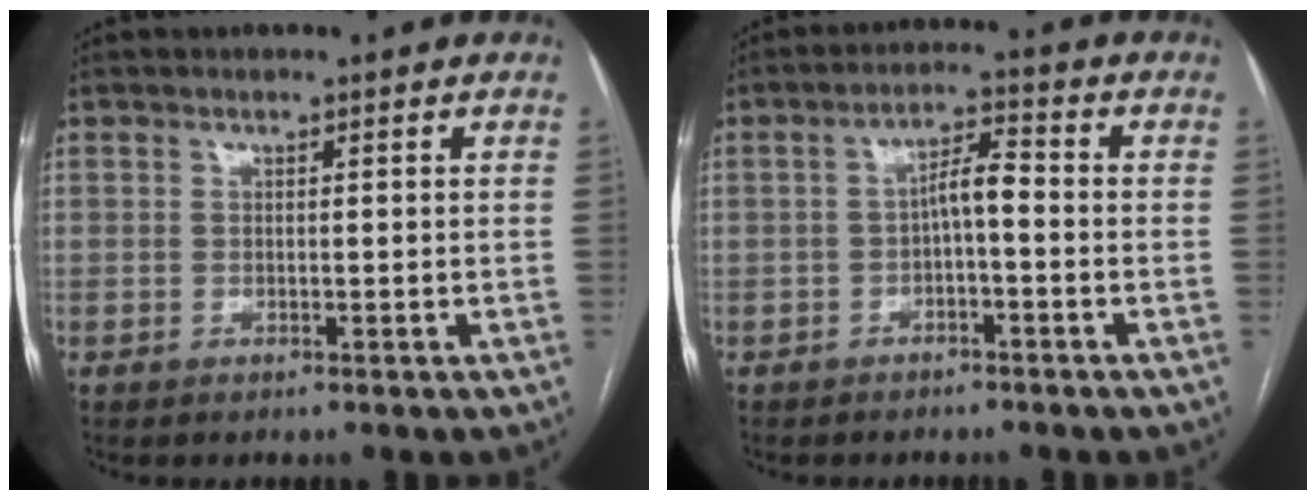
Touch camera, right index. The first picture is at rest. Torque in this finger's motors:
{"motor_torque": [0.60, -0.09, 0.39, 0.08]}